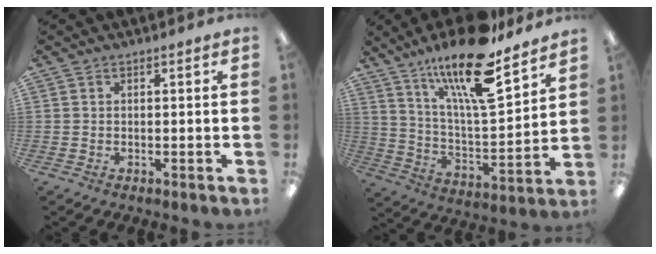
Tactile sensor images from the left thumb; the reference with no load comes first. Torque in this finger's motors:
{"motor_torque": [0.25, 0.24, 1.40, -1.37, 0.27]}